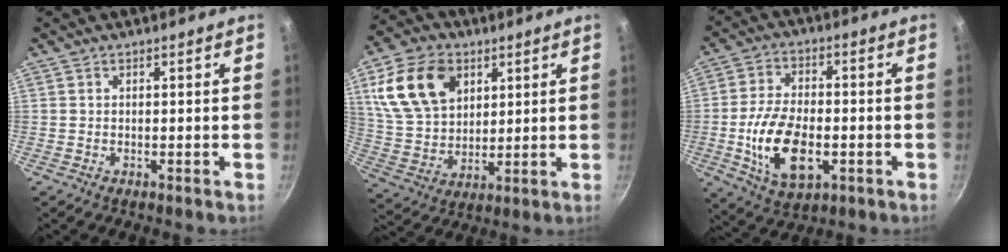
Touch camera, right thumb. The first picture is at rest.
{"total": 16.6, "force": [6.3, 11.5, 10.1], "torque": [-0.165, -0.009, 0.125]}
{"total": 14.6, "force": [-3.2, 8.2, 11.6], "torque": [-0.206, 0.013, -0.053]}